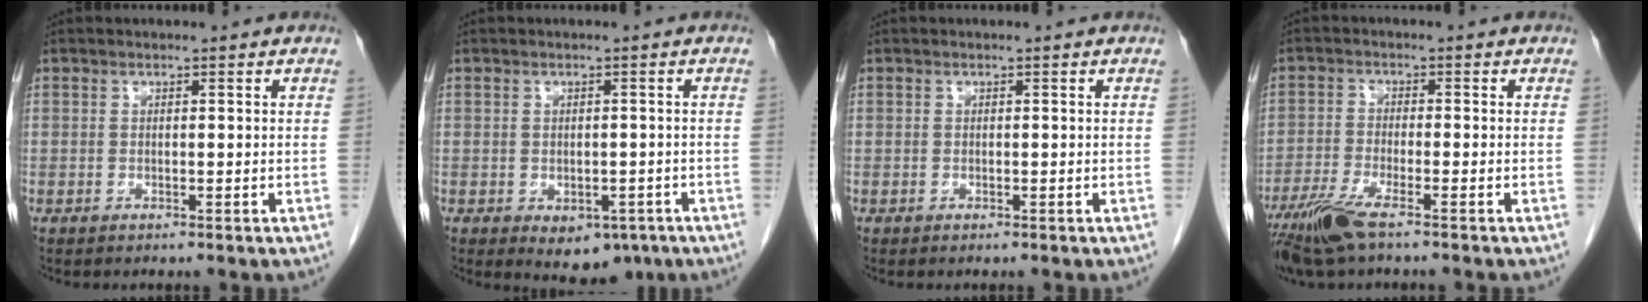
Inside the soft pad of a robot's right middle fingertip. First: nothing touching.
{"total": 5.9, "force": [-3.1, 3.7, 3.4], "torque": [-0.030, -0.001, -0.035]}
{"total": 0.0}
{"total": 6.3, "force": [-4.4, 0.4, 4.5], "torque": [-0.097, -0.019, -0.089]}